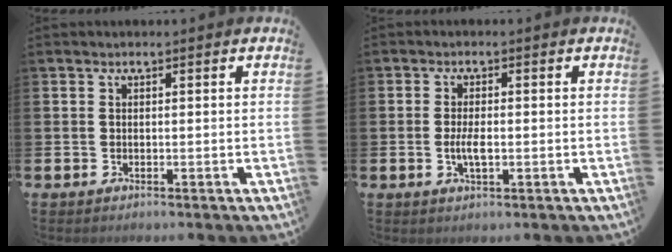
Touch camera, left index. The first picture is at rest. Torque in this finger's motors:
{"motor_torque": [0.53, 0.07, 0.06, 0.08]}